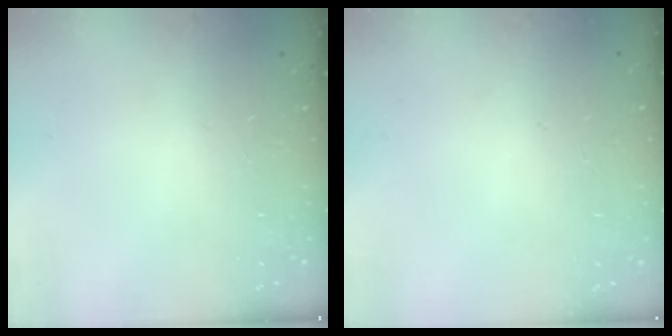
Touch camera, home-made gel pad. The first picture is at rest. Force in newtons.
{"total": 0.7, "press": 0.6, "slide": 0.3}